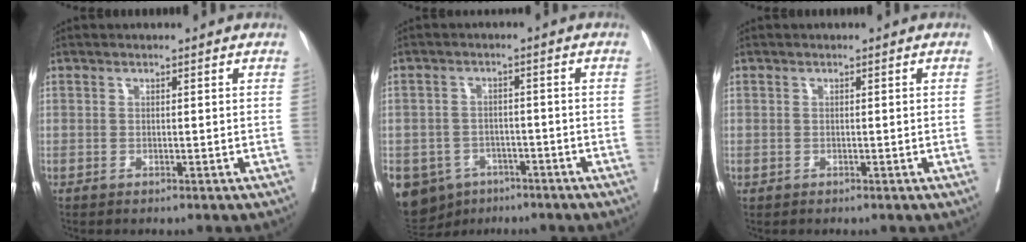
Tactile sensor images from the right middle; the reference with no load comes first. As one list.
[{"total": 11.6, "force": [-6.4, 9.1, 3.5], "torque": [-0.093, 0.004, -0.085]}, {"total": 0.0}]